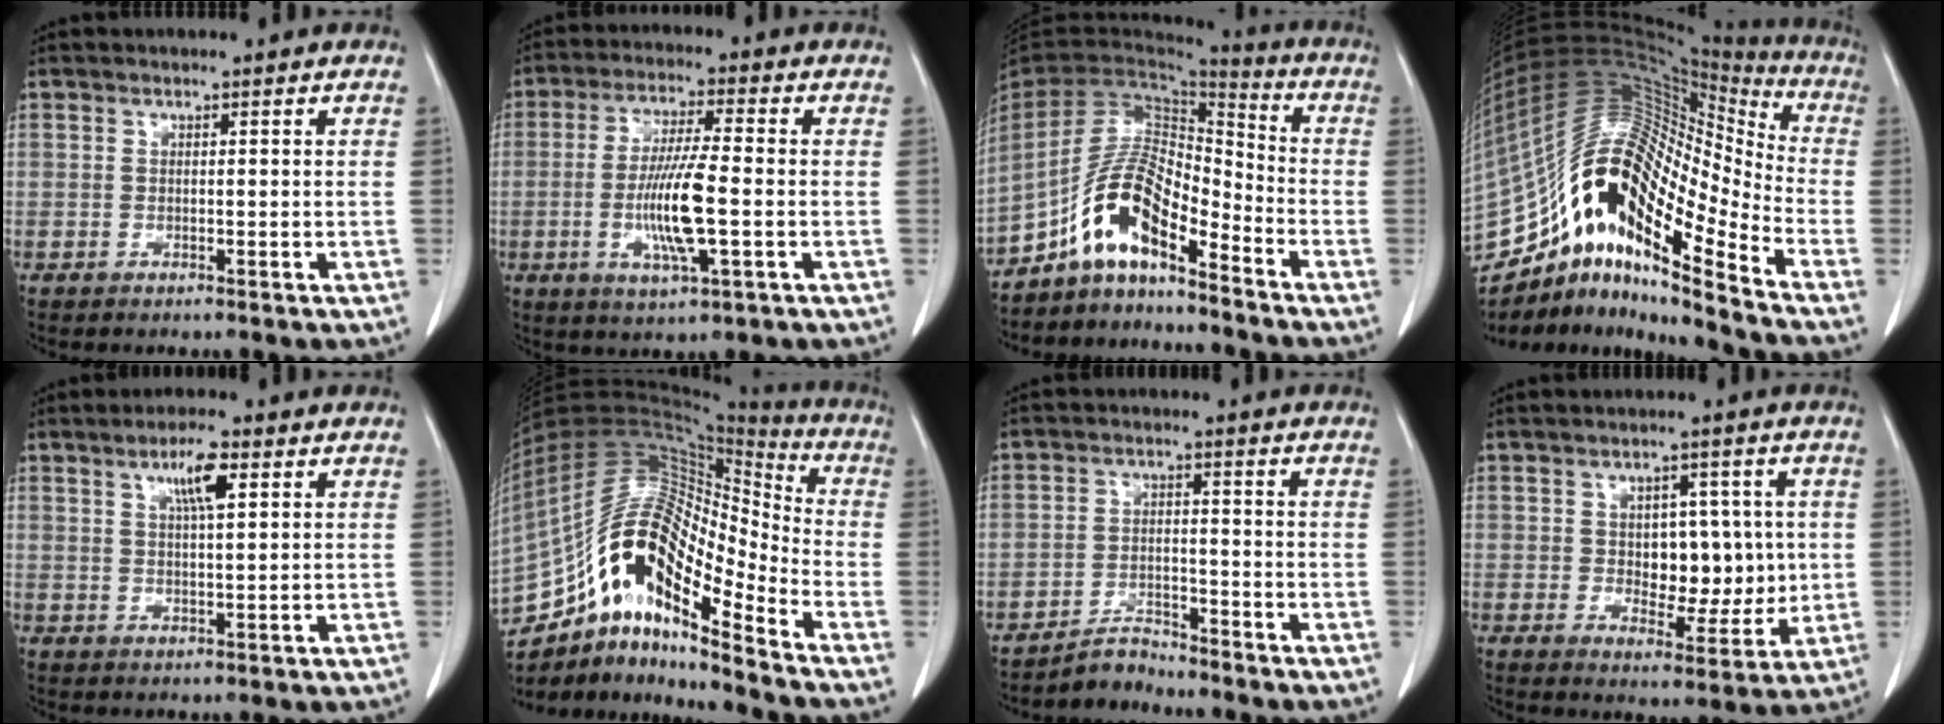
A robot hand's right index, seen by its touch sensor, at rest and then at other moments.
{"total": 10.3, "force": [-1.9, 1.0, 10.1], "torque": [-0.196, -0.010, -0.038]}
{"total": 10.8, "force": [-7.2, 3.2, 7.3], "torque": [-0.149, 0.026, -0.134]}
{"total": 24.2, "force": [-14.7, 5.9, 18.3], "torque": [-0.359, 0.034, -0.262]}
{"total": 5.4, "force": [2.5, 0.8, 4.7], "torque": [-0.085, 0.003, 0.042]}
{"total": 20.2, "force": [-11.9, 5.5, 15.4], "torque": [-0.305, 0.034, -0.205]}
{"total": 3.4, "force": [-3.4, 0.5, -0.4], "torque": [0.010, -0.007, -0.061]}
{"total": 8.7, "force": [0.7, 5.4, 6.8], "torque": [-0.085, 0.010, 0.024]}